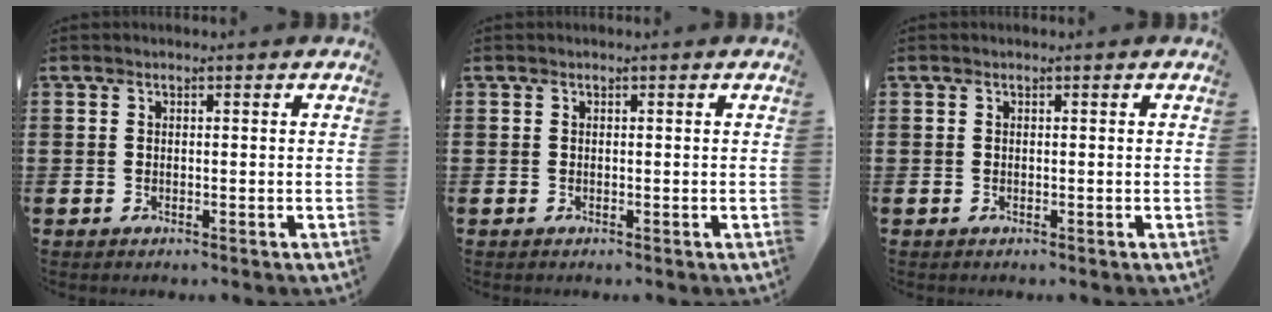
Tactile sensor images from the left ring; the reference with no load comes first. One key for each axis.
{"total": 0.0}
{"total": 0.0}